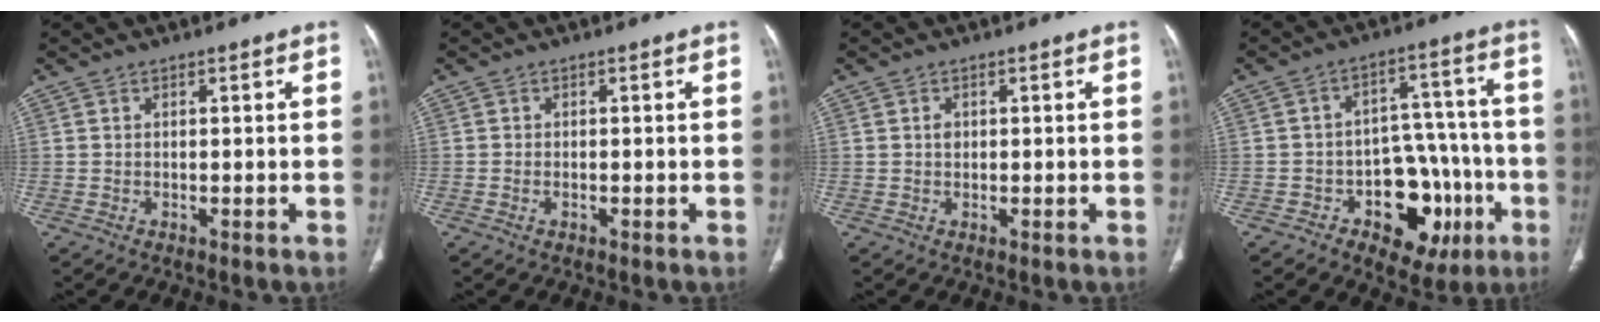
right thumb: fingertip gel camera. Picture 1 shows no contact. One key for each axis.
{"total": 0.7, "fx": -0.3, "fy": 0.5, "fz": 0.5, "tx": -0.010, "ty": 0.007, "tz": -0.003}
{"total": 1.2, "fx": 0.3, "fy": 1.0, "fz": 0.7, "tx": -0.010, "ty": 0.001, "tz": 0.007}
{"total": 15.3, "fx": -5.7, "fy": 9.9, "fz": 10.1, "tx": -0.076, "ty": 0.052, "tz": -0.072}